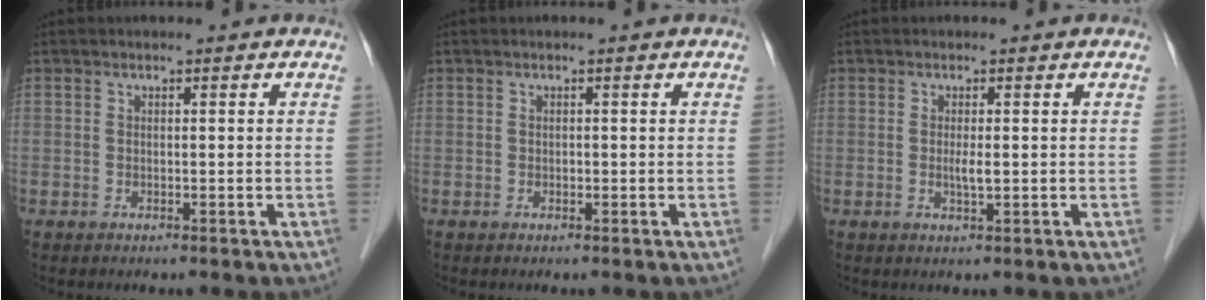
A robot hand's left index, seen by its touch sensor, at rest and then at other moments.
{"total": 0.0}
{"total": 1.6, "force": [0.0, 0.1, 1.6], "torque": [-0.032, -0.002, 0.000]}